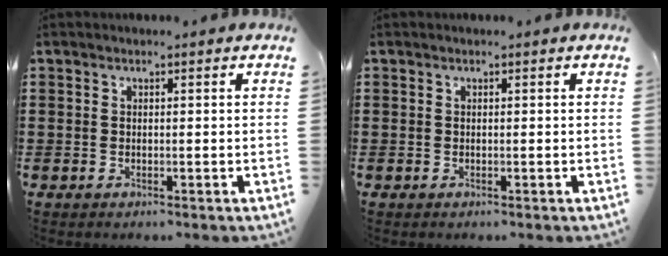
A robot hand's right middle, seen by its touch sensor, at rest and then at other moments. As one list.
[{"total": 0.0}]